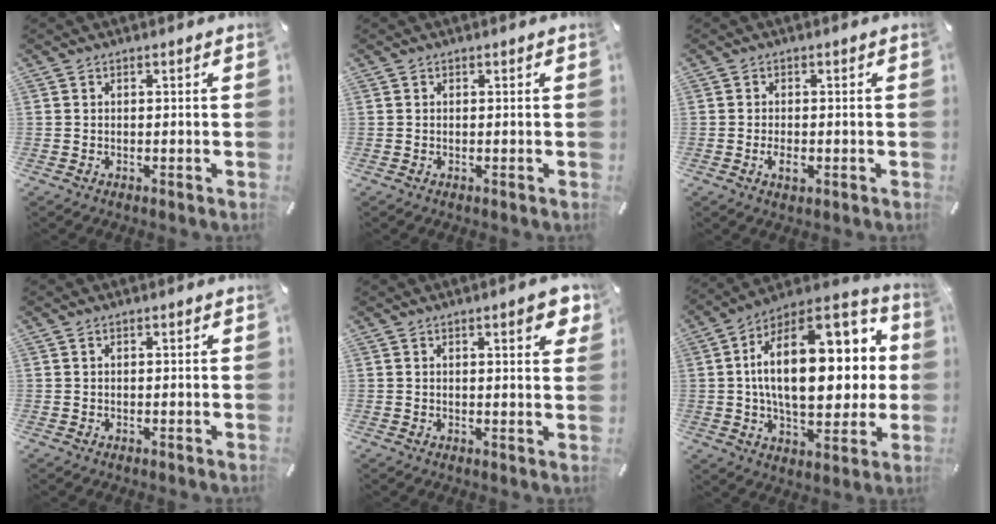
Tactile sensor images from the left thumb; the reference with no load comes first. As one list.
[{"total": 0.0}, {"total": 2.7, "force": [-0.7, 1.7, 2.0], "torque": [-0.042, -0.001, -0.013]}, {"total": 0.5, "force": [0.3, 0.2, 0.4], "torque": [-0.007, 0.001, 0.004]}, {"total": 5.3, "force": [2.8, 1.6, 4.2], "torque": [-0.062, -0.008, 0.043]}, {"total": 26.9, "force": [4.3, 14.7, 22.0], "torque": [-0.372, -0.022, 0.068]}]